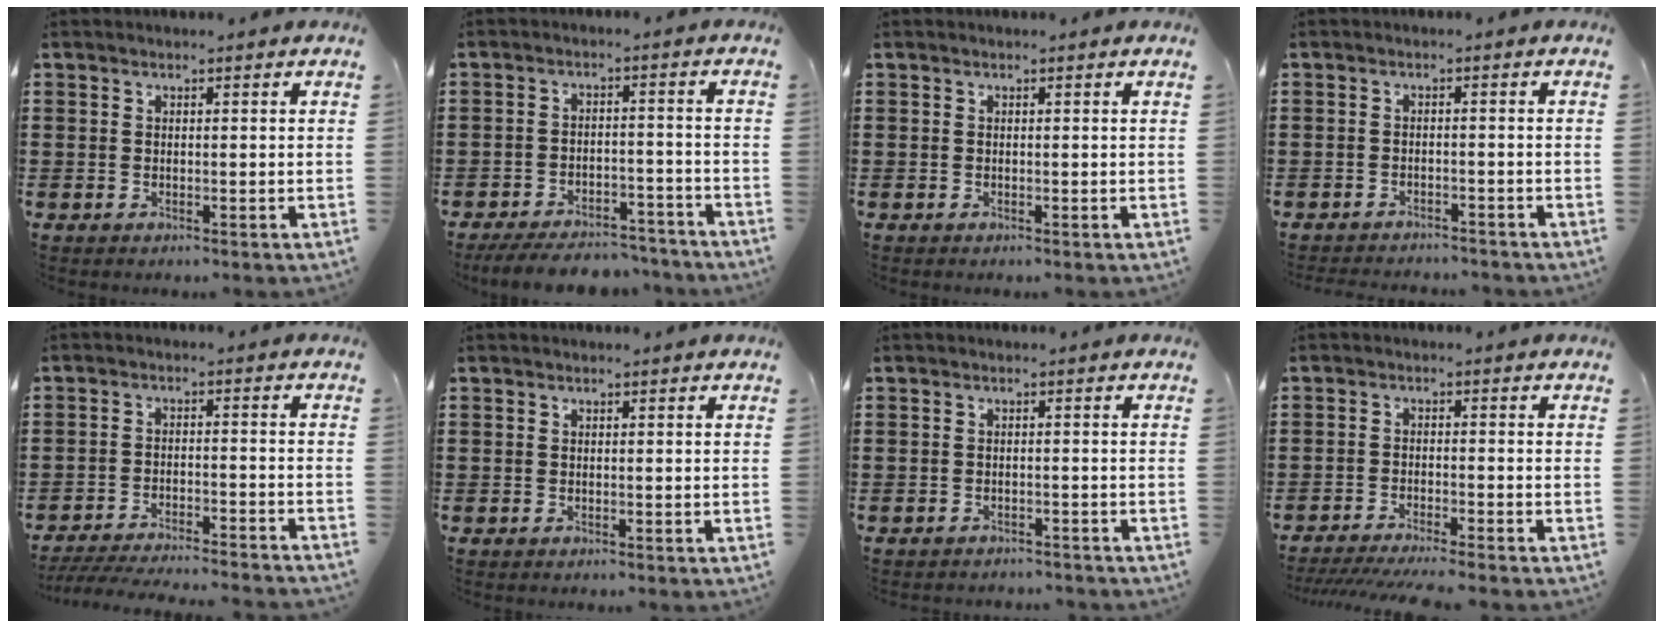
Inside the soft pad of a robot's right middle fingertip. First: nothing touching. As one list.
[{"total": 5.8, "force": [-5.6, 1.0, 1.4], "torque": [-0.023, 0.011, -0.109]}, {"total": 0.0}, {"total": 2.0, "force": [-2.0, 0.2, -0.1], "torque": [-0.006, 0.000, -0.043]}, {"total": 4.8, "force": [-4.7, -0.2, 1.1], "torque": [-0.026, -0.008, -0.095]}, {"total": 0.0}, {"total": 1.3, "force": [-1.3, 0.2, -0.1], "torque": [-0.005, 0.001, -0.028]}, {"total": 3.6, "force": [-3.4, -0.2, 1.2], "torque": [-0.027, -0.012, -0.069]}]